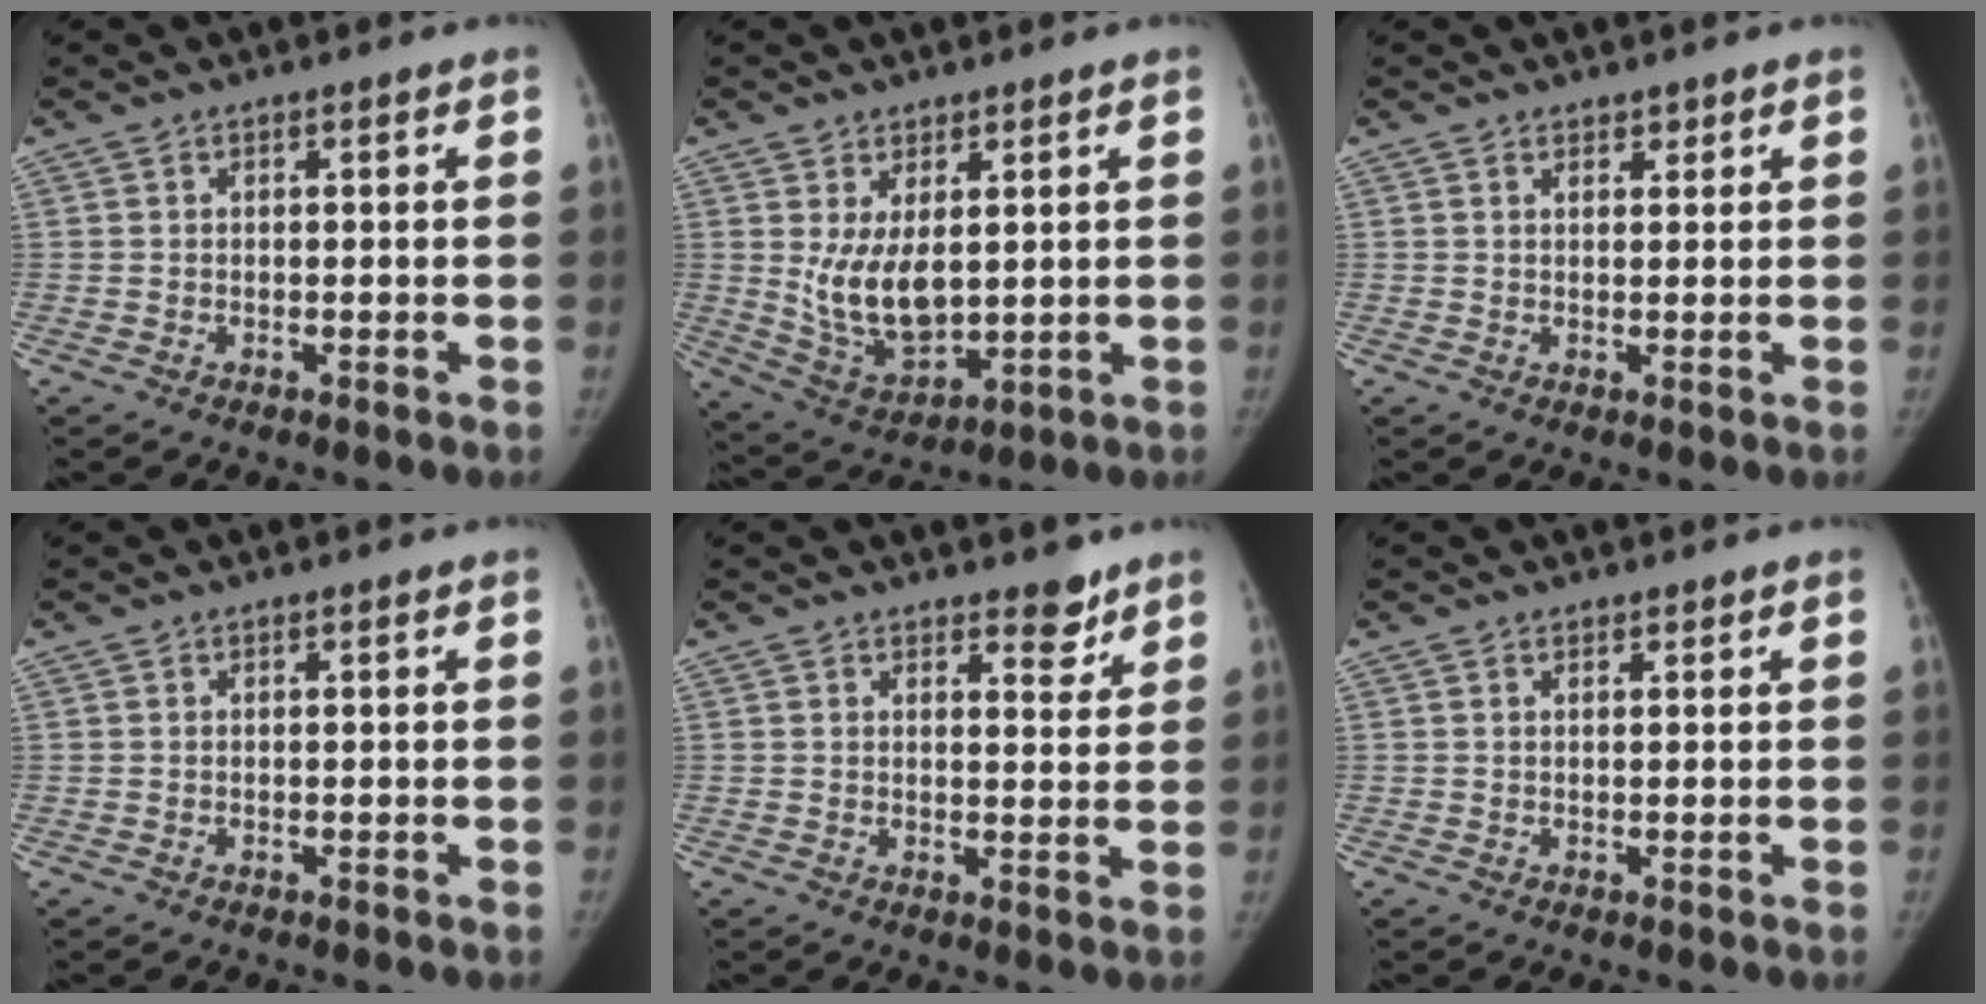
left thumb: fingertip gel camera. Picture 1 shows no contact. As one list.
[{"total": 10.0, "force": [1.8, 5.7, 8.0], "torque": [-0.129, -0.025, 0.056]}, {"total": 1.4, "force": [1.1, 0.8, 0.3], "torque": [0.007, -0.007, 0.016]}, {"total": 0.0}, {"total": 3.9, "force": [3.0, 1.8, 1.7], "torque": [-0.001, -0.021, 0.042]}, {"total": 0.6, "force": [0.5, 0.3, 0.1], "torque": [-0.003, -0.004, 0.007]}]